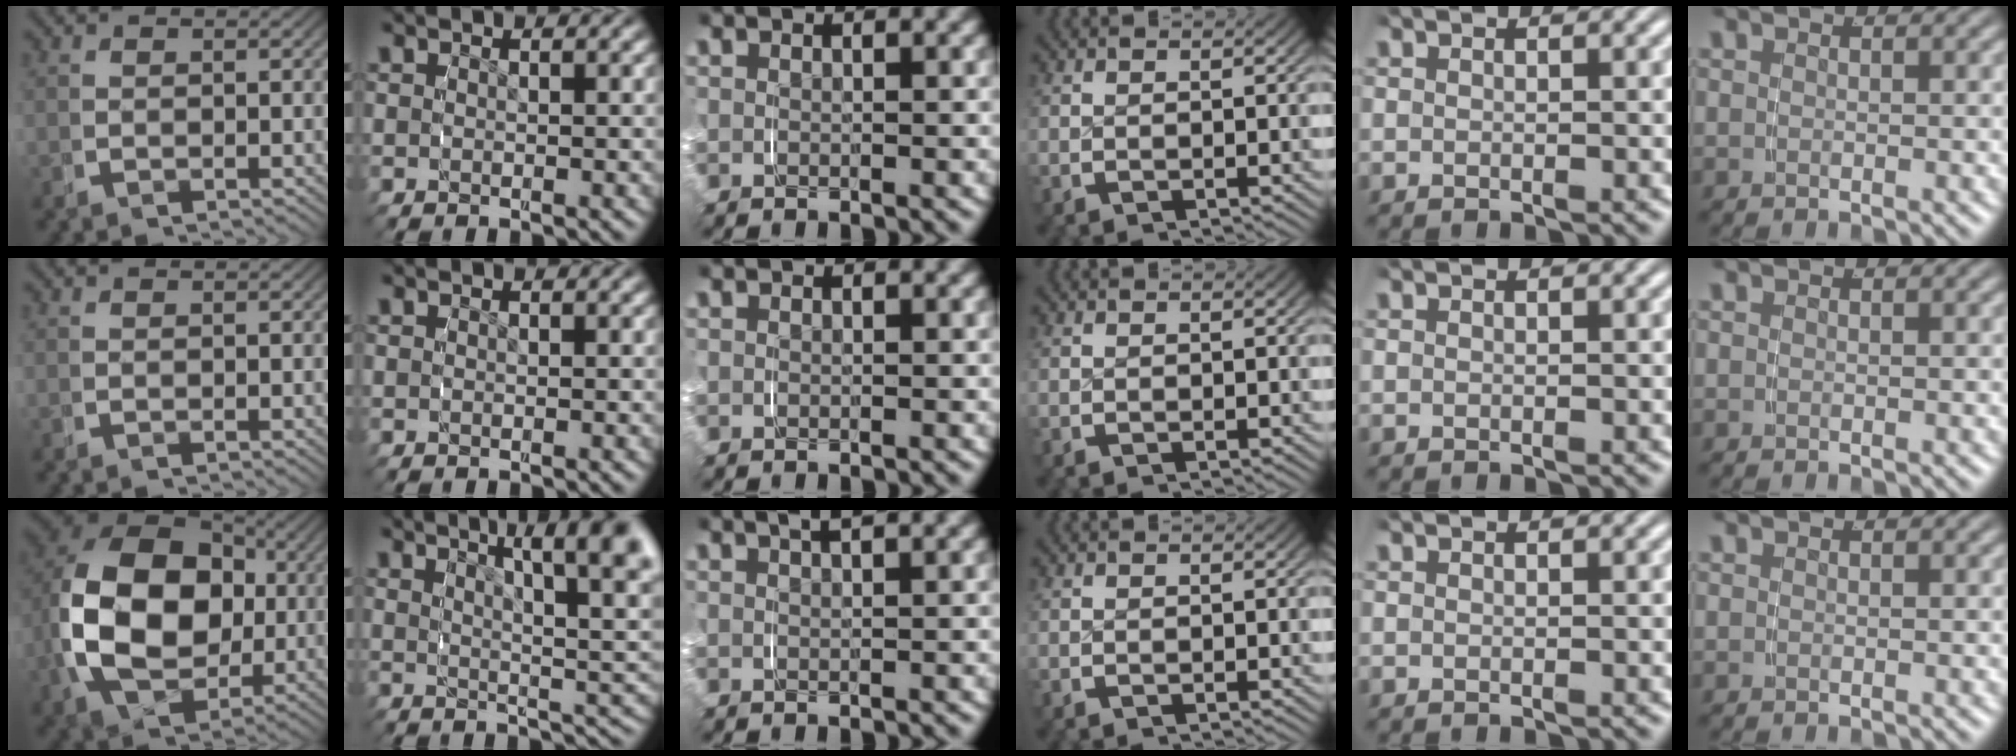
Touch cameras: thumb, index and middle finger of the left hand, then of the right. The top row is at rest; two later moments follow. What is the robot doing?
{"motion": "grasp_and_lifting", "object": "paper plate"}